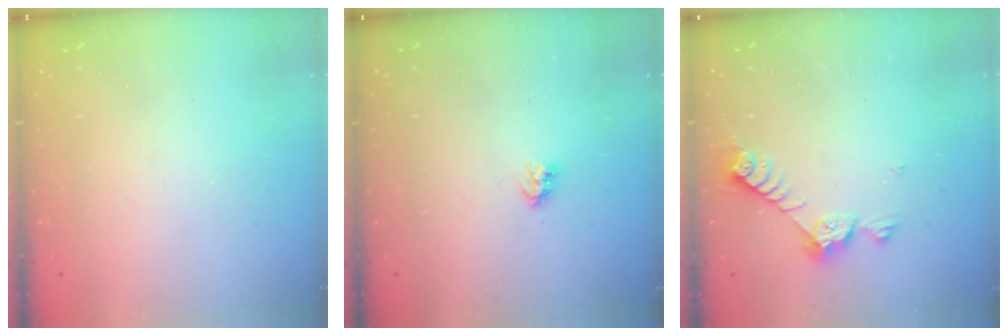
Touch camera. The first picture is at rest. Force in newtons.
{"total": 3.6, "press": 3.6, "slide": 0.1}
{"total": 7.3, "press": 7.3, "slide": 0.6}